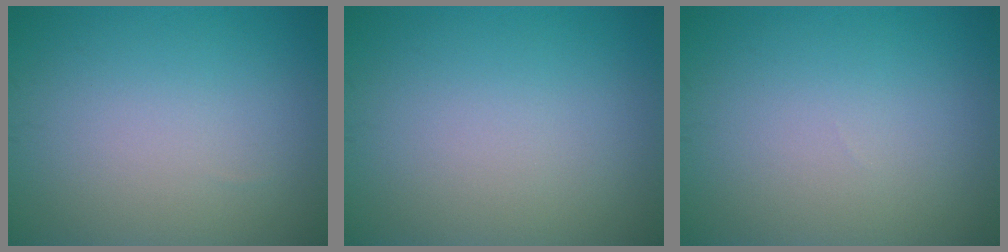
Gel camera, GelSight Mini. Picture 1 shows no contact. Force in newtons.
{"total": 0.0}
{"total": 0.0}